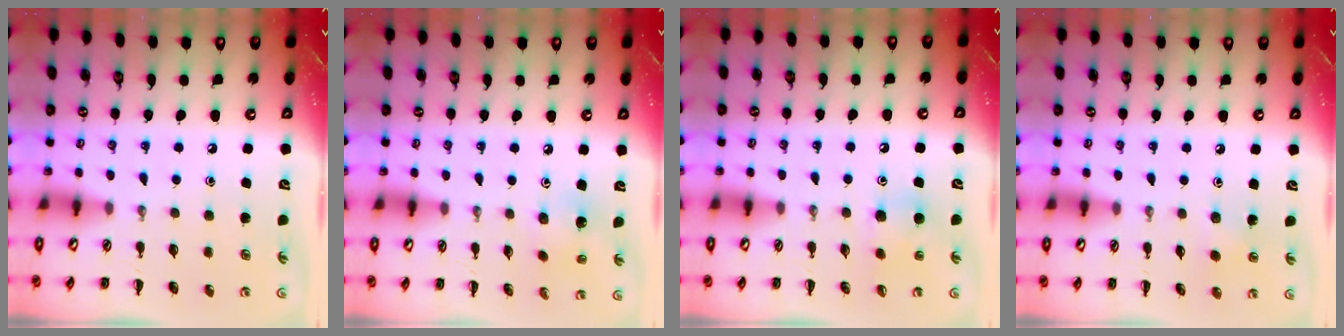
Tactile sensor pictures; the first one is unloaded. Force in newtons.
{"total": 2.5, "press": 2.4, "slide": 0.7}
{"total": 6.7, "press": 6.5, "slide": 1.6}
{"total": 6.0, "press": 5.8, "slide": 1.6}